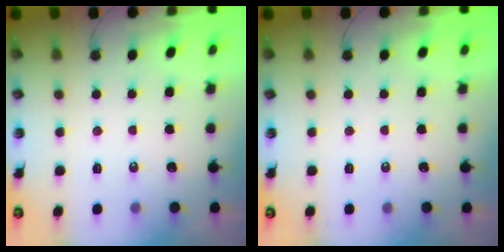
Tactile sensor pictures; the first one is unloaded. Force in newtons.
{"total": 0.0}